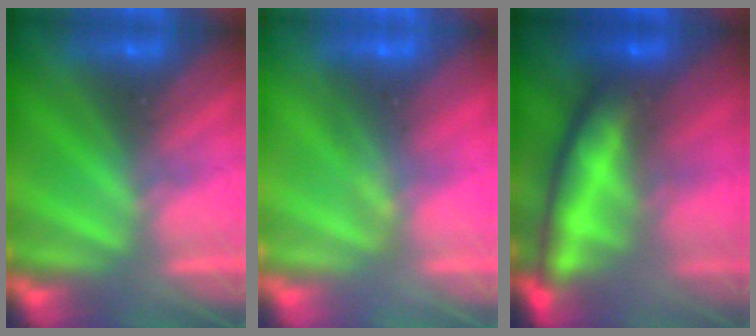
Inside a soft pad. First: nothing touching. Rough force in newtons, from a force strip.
{"total": 1.6}
{"total": 8.8}